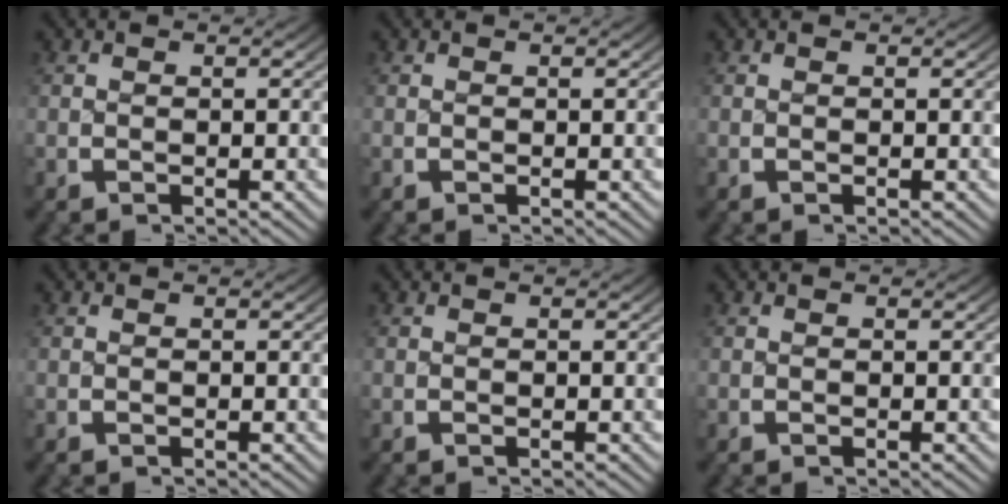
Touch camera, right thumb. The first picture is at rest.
{"total": 0.0}
{"total": 0.0}
{"total": 0.0}
{"total": 0.0}
{"total": 0.0}